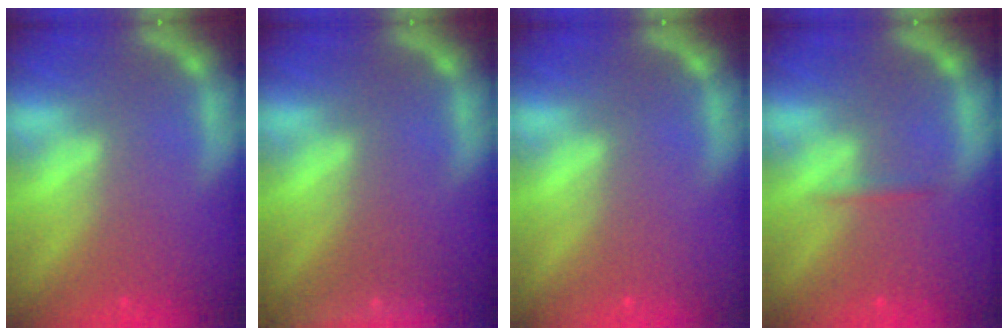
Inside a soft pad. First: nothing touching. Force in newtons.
{"total": 9.5}
{"total": 0.0}
{"total": 0.9}